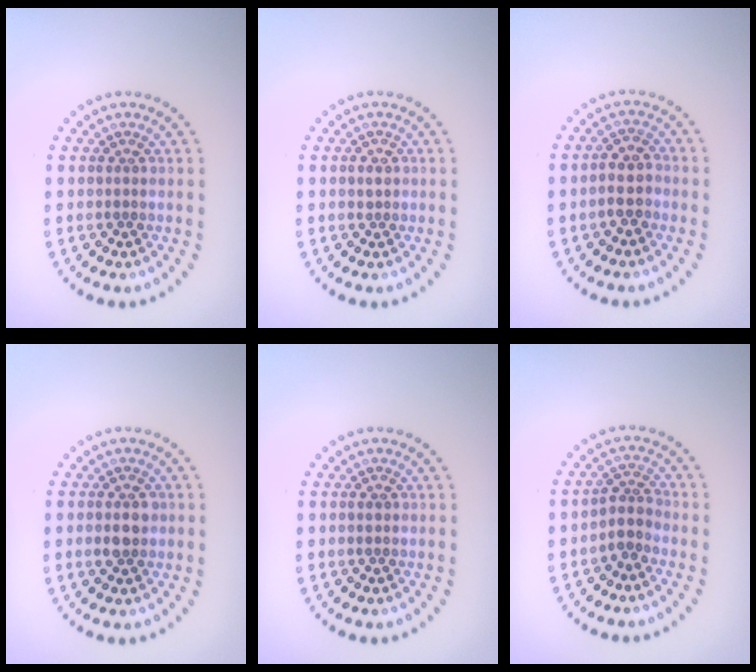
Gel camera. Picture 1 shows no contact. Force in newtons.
{"total": 0.5, "press": 0.5, "slide": 0.2}
{"total": 2.5, "press": 2.2, "slide": 1.1}
{"total": 2.5, "press": 2.5, "slide": 0.1}
{"total": 0.8, "press": 0.8, "slide": 0.1}
{"total": 2.1, "press": 1.6, "slide": 1.4}